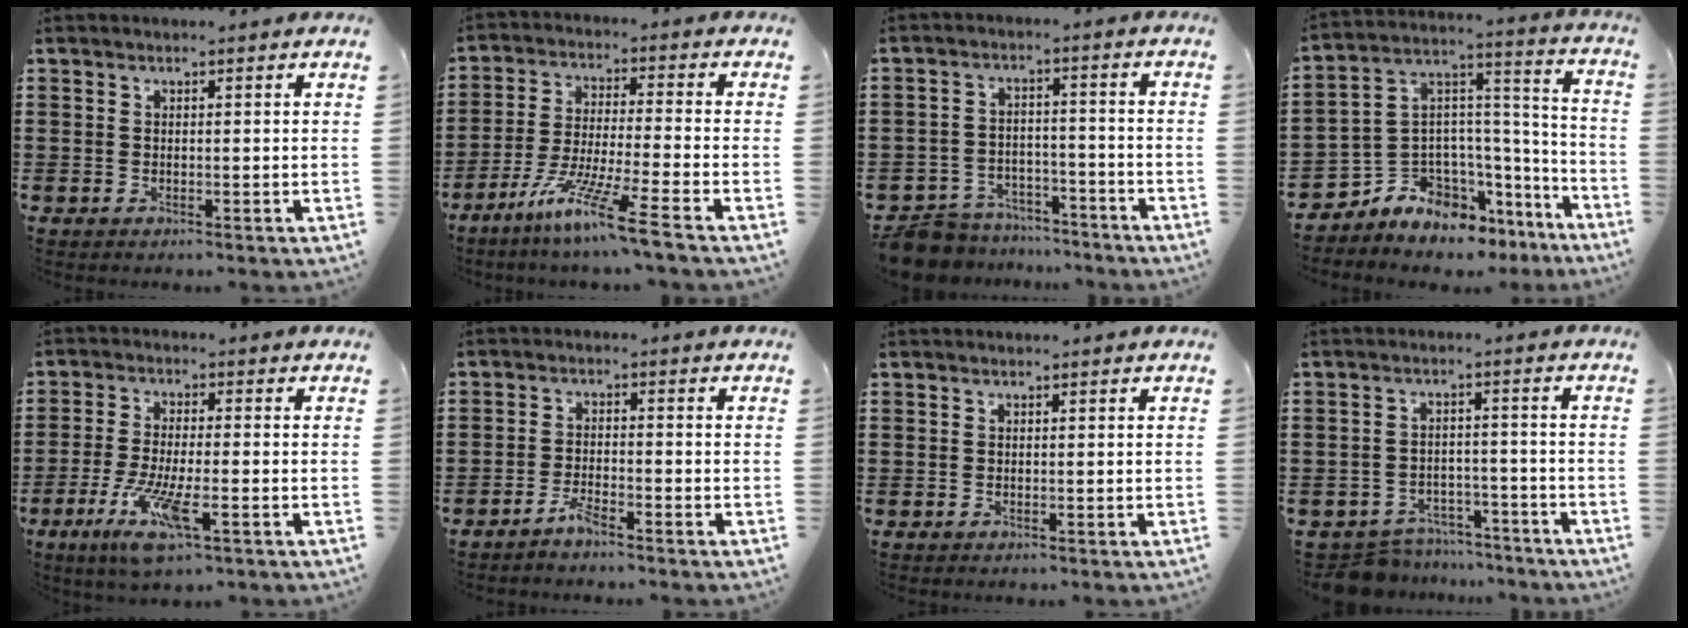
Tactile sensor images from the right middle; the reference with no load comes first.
{"total": 9.6, "force": [-7.1, -0.3, 6.5], "torque": [-0.131, -0.012, -0.139]}
{"total": 7.3, "force": [-7.1, 1.5, 0.7], "torque": [-0.031, 0.010, -0.146]}
{"total": 6.2, "force": [-5.2, 3.3, -0.8], "torque": [-0.019, -0.025, -0.106]}
{"total": 8.3, "force": [-3.7, 1.9, 7.1], "torque": [-0.151, -0.014, -0.067]}
{"total": 2.7, "force": [-2.3, 0.3, 1.3], "torque": [-0.032, 0.003, -0.046]}
{"total": 0.0}
{"total": 5.6, "force": [-5.5, 1.2, 0.4], "torque": [-0.014, 0.009, -0.111]}